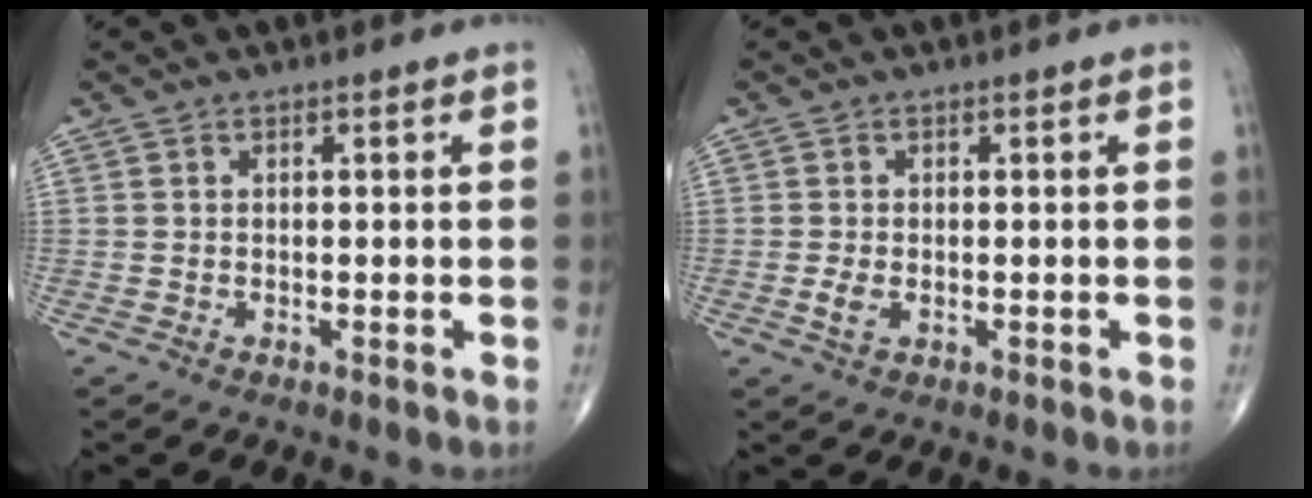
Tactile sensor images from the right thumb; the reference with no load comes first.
{"total": 2.0, "force": [-0.3, 1.1, 1.6], "torque": [-0.036, -0.003, -0.008]}